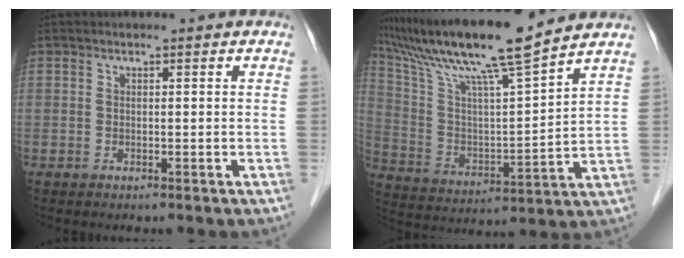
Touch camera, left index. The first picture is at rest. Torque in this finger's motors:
{"motor_torque": [0.57, -0.66, 0.78, 0.21]}